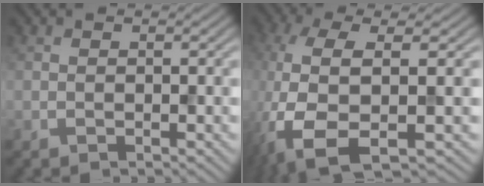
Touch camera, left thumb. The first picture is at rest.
{"total": 11.5, "force": [-4.6, 3.8, 9.8], "torque": [-0.221, -0.018, -0.094]}